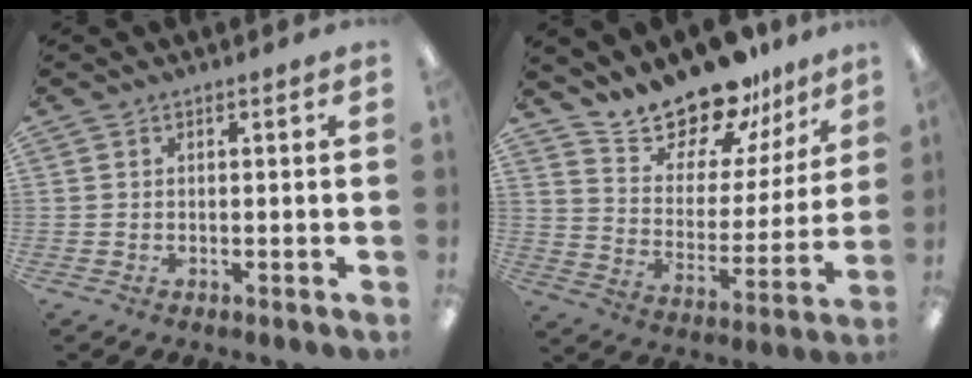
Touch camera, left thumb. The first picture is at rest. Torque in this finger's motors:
{"motor_torque": [1.18, 1.21, 1.43, -1.34, 0.09]}